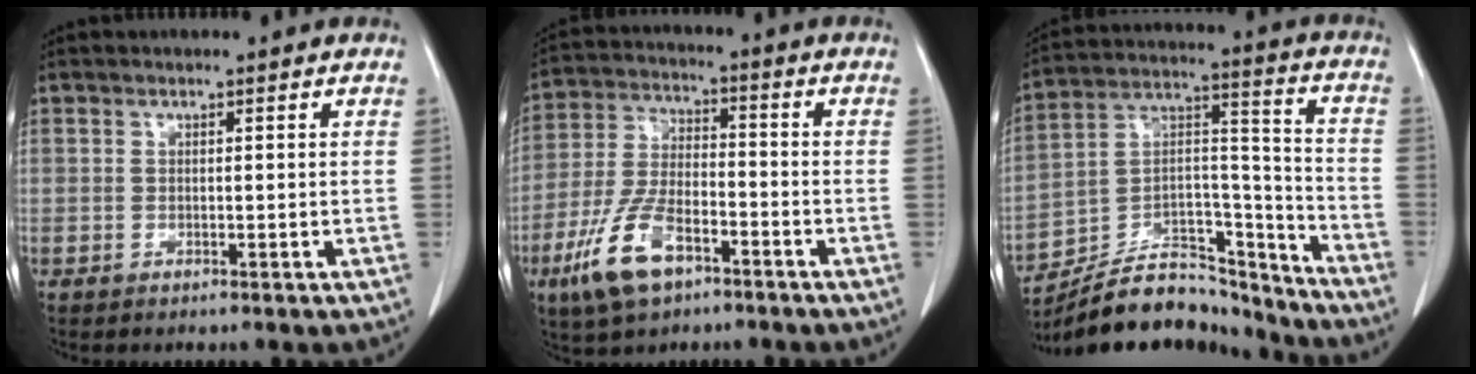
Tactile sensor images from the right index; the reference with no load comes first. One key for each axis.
{"total": 10.7, "fx": -5.8, "fy": 4.8, "fz": 7.6, "tx": -0.176, "ty": -0.002, "tz": -0.110}
{"total": 19.1, "fx": -17.4, "fy": 6.0, "fz": 5.3, "tx": -0.100, "ty": 0.048, "tz": -0.284}